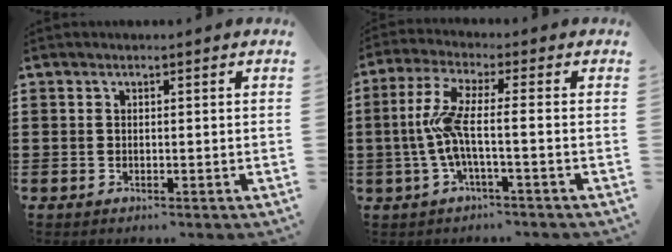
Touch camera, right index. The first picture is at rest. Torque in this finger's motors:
{"motor_torque": [1.30, -0.65, 0.47, 0.21]}